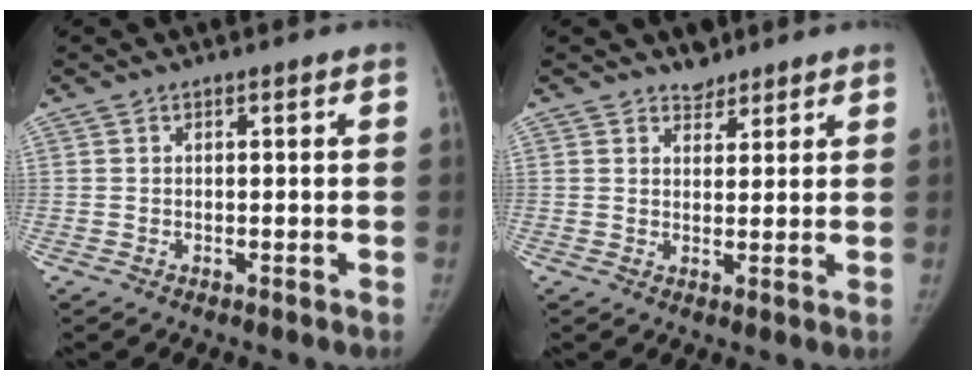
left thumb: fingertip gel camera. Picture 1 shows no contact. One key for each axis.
{"total": 2.9, "fx": 2.3, "fy": 1.7, "fz": 0.0, "tx": 0.022, "ty": -0.017, "tz": 0.029}